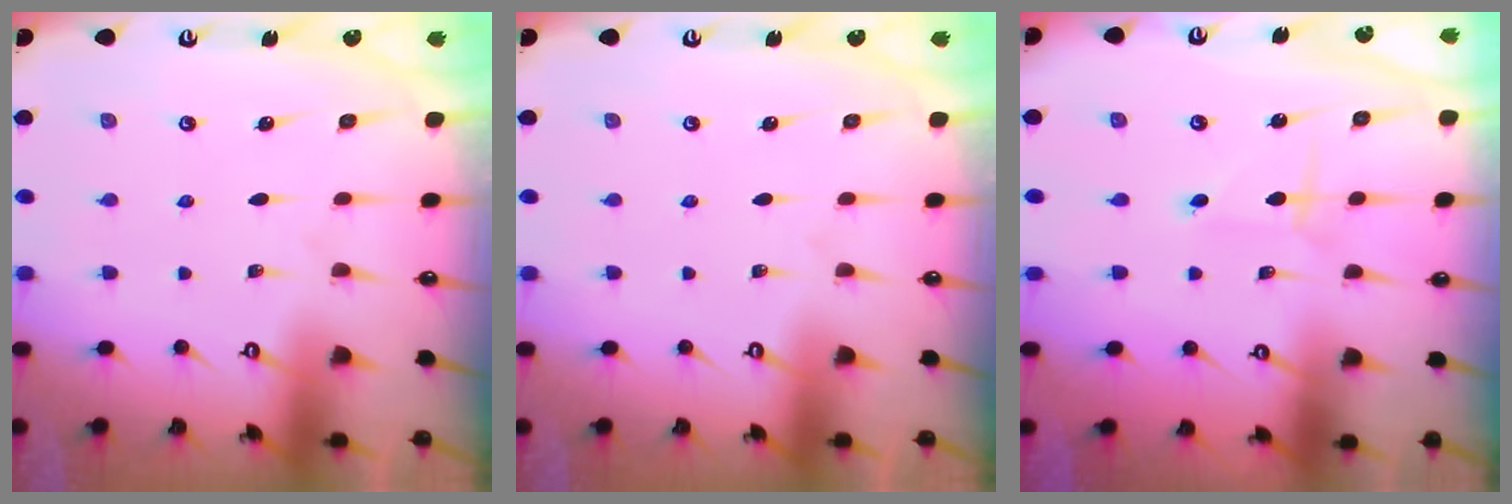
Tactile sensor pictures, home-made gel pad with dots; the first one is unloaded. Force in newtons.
{"total": 0.0}
{"total": 2.2, "press": 2.2, "slide": 0.2}